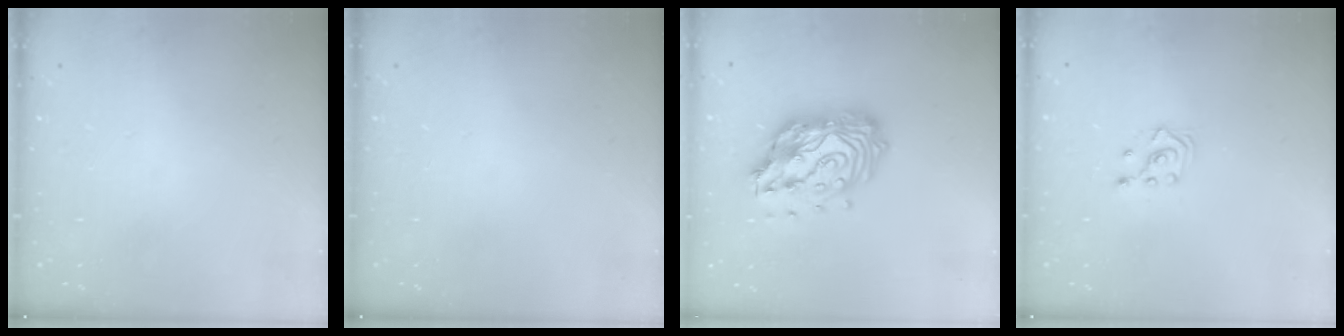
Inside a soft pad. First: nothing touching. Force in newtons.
{"total": 0.0}
{"total": 16.8, "press": 16.7, "slide": 1.6}
{"total": 2.6, "press": 2.4, "slide": 1.0}